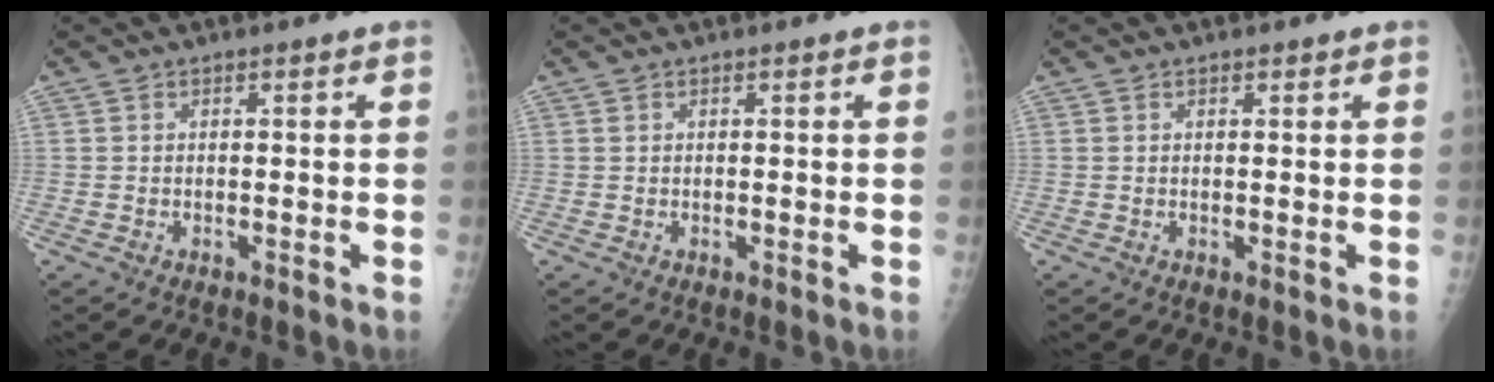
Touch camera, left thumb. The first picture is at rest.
{"total": 0.0}
{"total": 0.6, "force": [0.4, 0.3, 0.2], "torque": [-0.001, -0.003, 0.004]}